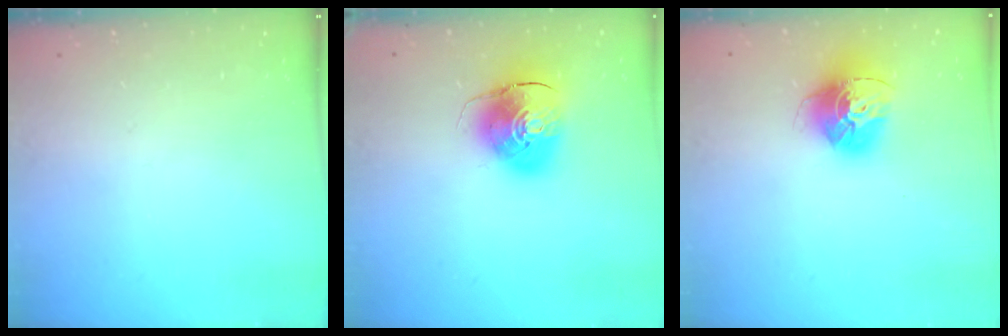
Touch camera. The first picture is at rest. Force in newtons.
{"total": 10.1, "press": 10.0, "slide": 1.6}
{"total": 16.3, "press": 16.2, "slide": 1.5}